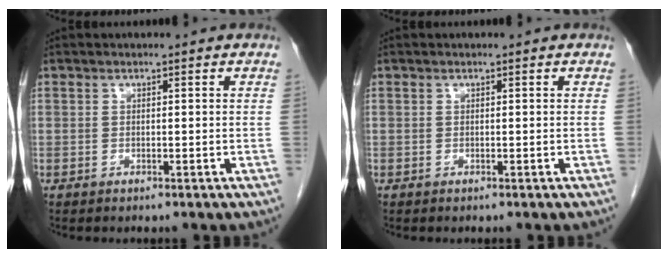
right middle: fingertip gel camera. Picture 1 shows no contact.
{"total": 0.0}